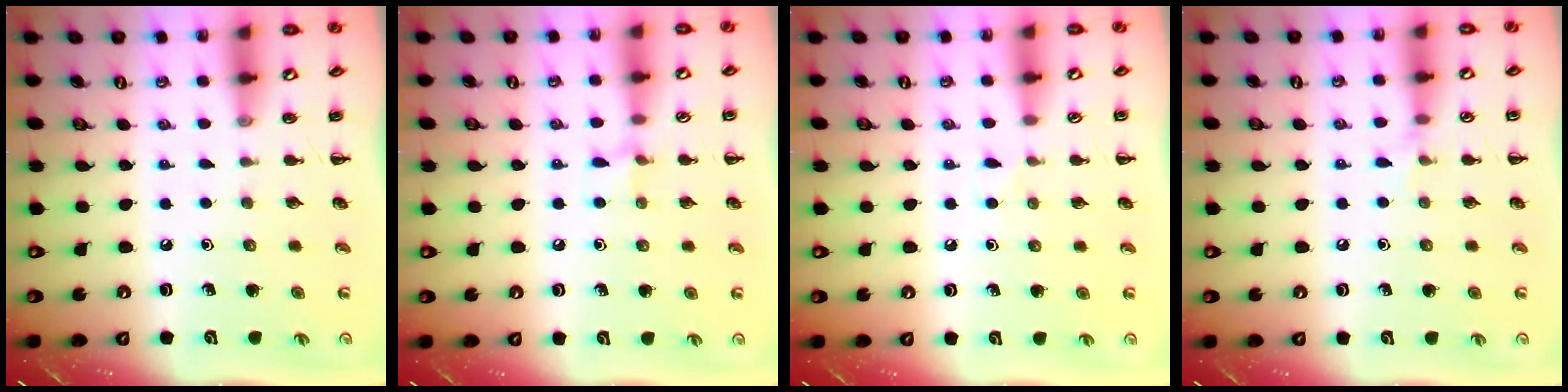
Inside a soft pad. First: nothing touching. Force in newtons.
{"total": 5.5, "press": 5.1, "slide": 2.0}
{"total": 3.4, "press": 3.2, "slide": 1.2}
{"total": 3.9, "press": 3.6, "slide": 1.4}